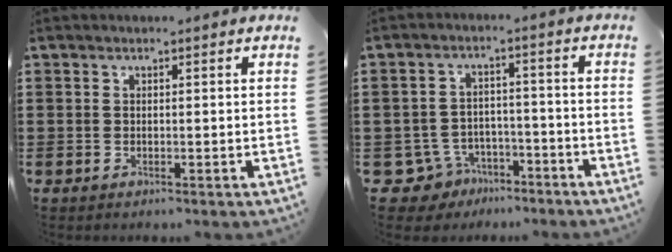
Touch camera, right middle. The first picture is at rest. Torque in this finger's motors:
{"motor_torque": [-0.30, 0.05, -0.01, -0.03]}